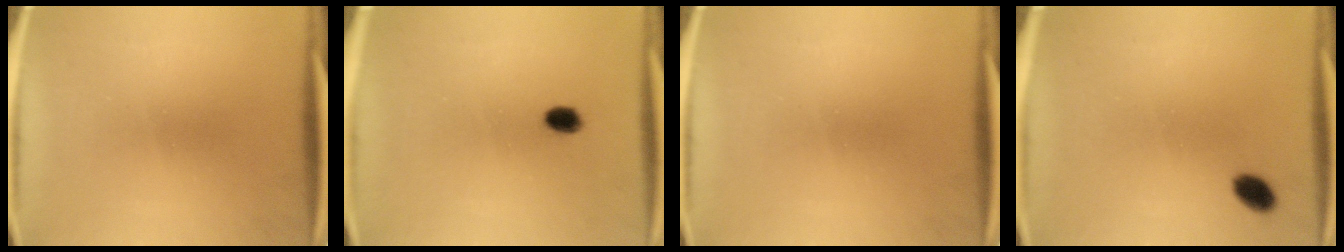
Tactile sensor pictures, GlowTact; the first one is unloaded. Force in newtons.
{"total": 2.4}
{"total": 0.0}
{"total": 3.1}